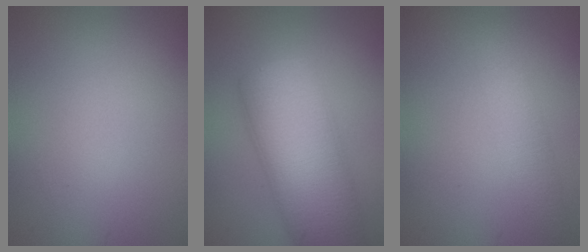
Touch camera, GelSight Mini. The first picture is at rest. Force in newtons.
{"total": 11.1, "press": 11.1, "slide": 0.5}
{"total": 2.8, "press": 2.8, "slide": 0.1}